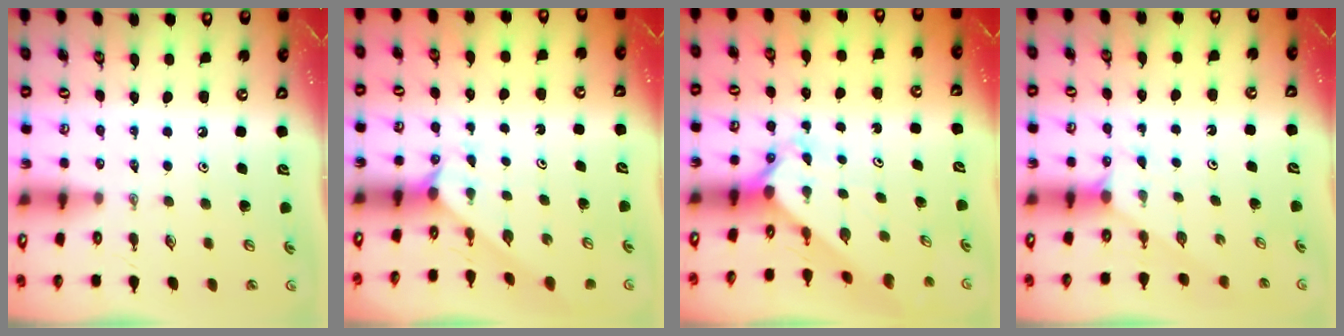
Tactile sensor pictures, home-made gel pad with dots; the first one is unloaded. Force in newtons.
{"total": 3.7, "press": 3.6, "slide": 0.4}
{"total": 2.6, "press": 2.6, "slide": 0.2}
{"total": 1.2, "press": 1.2, "slide": 0.2}